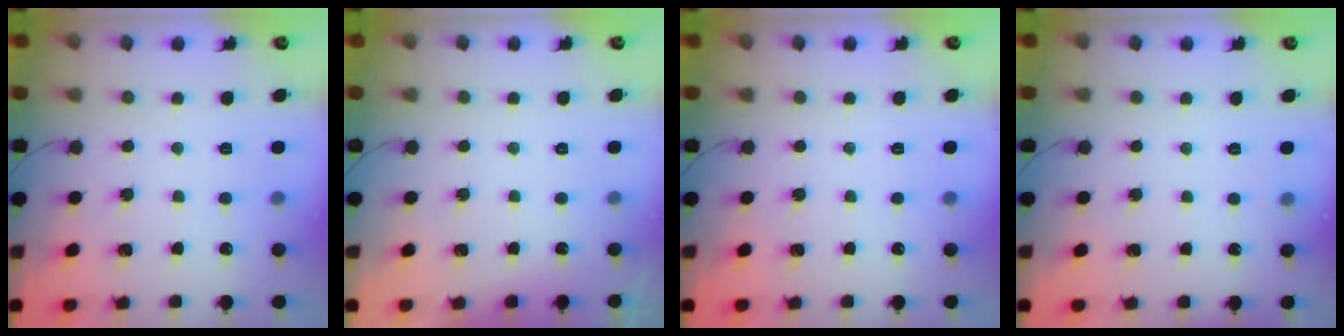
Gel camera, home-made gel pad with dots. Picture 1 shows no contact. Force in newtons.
{"total": 0.0}
{"total": 0.0}
{"total": 3.4, "press": 2.1, "slide": 2.7}